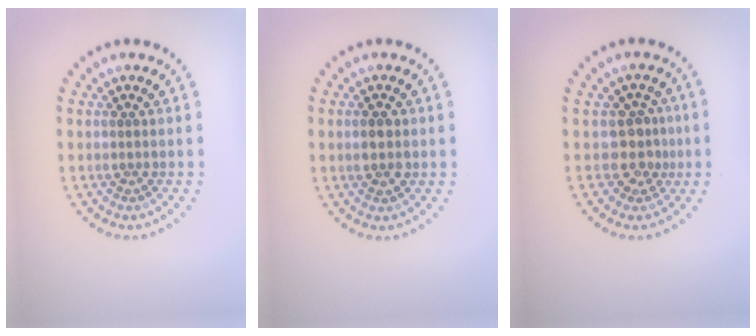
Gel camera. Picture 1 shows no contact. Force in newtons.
{"total": 1.8, "press": 1.8, "slide": 0.2}
{"total": 2.4, "press": 2.0, "slide": 1.5}